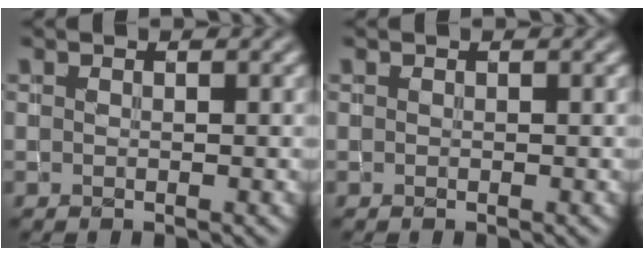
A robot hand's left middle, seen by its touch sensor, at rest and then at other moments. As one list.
[{"total": 0.0}]